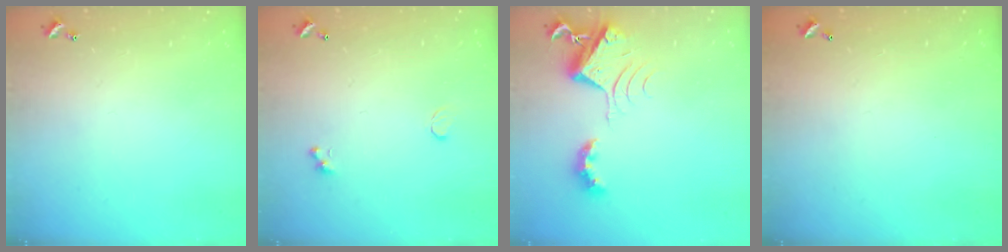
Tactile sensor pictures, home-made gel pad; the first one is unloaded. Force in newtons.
{"total": 0.6, "press": 0.4, "slide": 0.4}
{"total": 7.6, "press": 7.5, "slide": 1.0}
{"total": 2.9, "press": 2.9, "slide": 0.1}